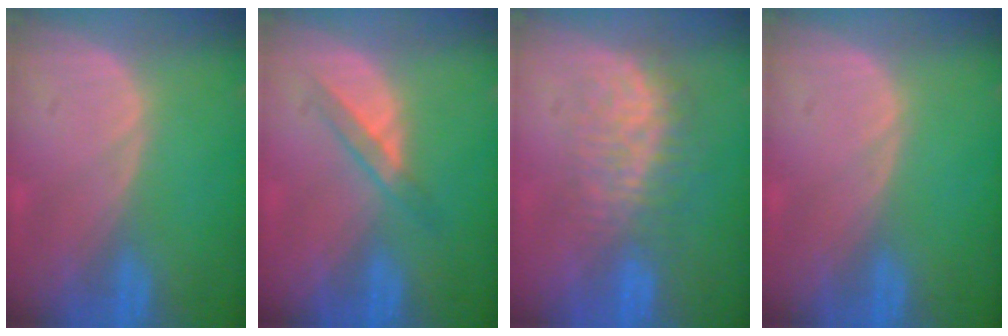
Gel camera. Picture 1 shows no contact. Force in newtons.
{"total": 3.4, "press": 3.2, "slide": 1.1}
{"total": 7.7, "press": 7.3, "slide": 2.7}
{"total": 0.0}